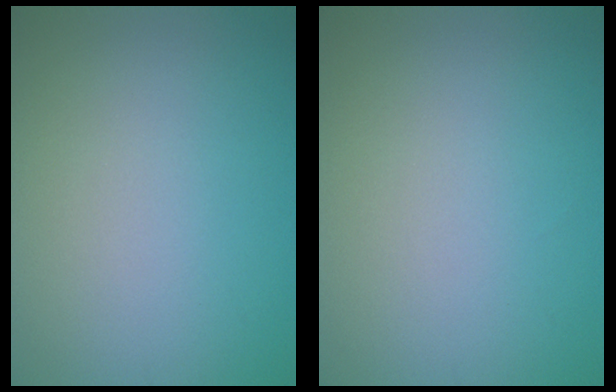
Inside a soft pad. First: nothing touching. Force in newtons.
{"total": 0.0}